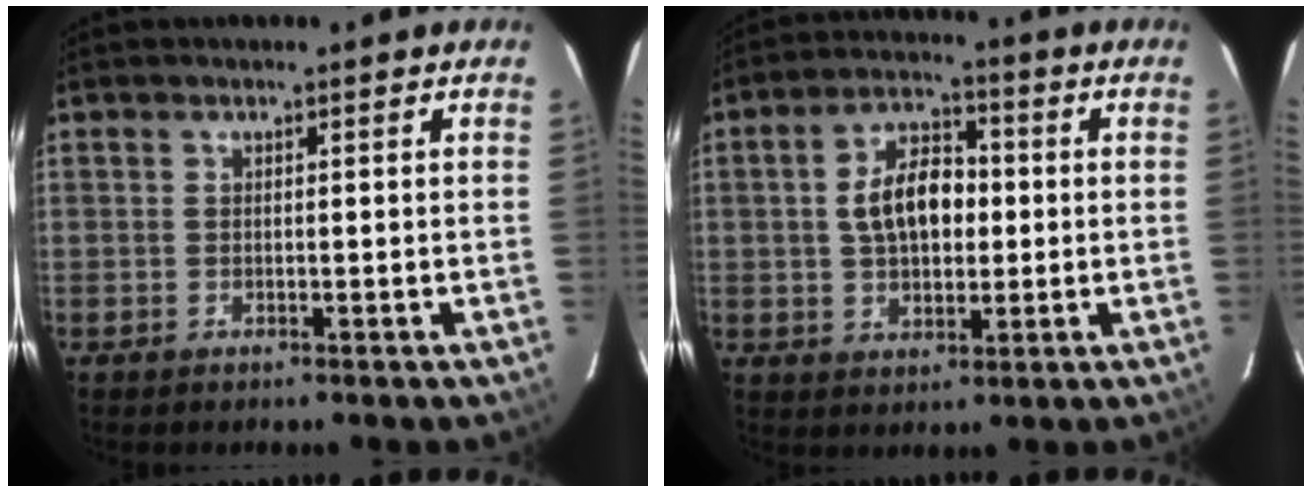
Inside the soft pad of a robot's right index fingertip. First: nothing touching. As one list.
[{"total": 10.1, "force": [0.5, 6.1, 8.0], "torque": [-0.146, 0.024, 0.014]}]